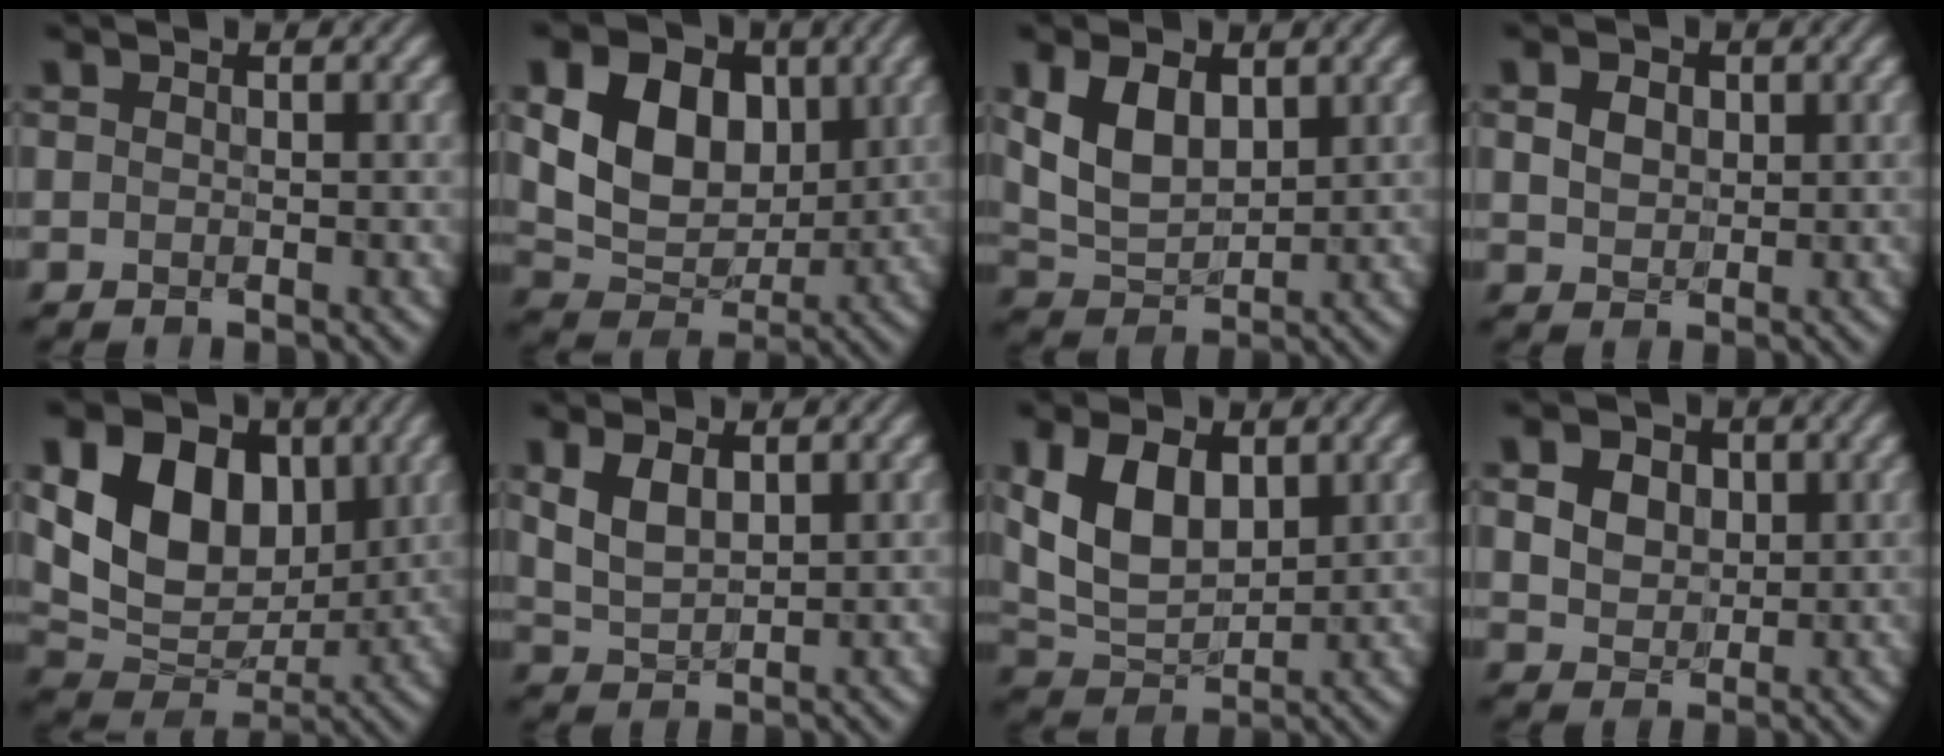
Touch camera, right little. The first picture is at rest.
{"total": 8.2, "force": [1.3, 6.0, 5.5], "torque": [-0.114, -0.010, 0.024]}
{"total": 4.9, "force": [1.2, 2.9, 3.7], "torque": [-0.084, -0.006, 0.030]}
{"total": 2.0, "force": [0.1, 1.6, 1.1], "torque": [-0.034, -0.001, 0.005]}
{"total": 10.4, "force": [2.2, 7.4, 6.9], "torque": [-0.136, 0.000, 0.040]}
{"total": 2.7, "force": [0.7, 1.5, 2.2], "torque": [-0.062, -0.004, 0.026]}
{"total": 6.1, "force": [1.3, 3.8, 4.7], "torque": [-0.104, -0.006, 0.030]}
{"total": 6.9, "force": [2.5, 5.3, 3.6], "torque": [-0.093, 0.022, 0.036]}